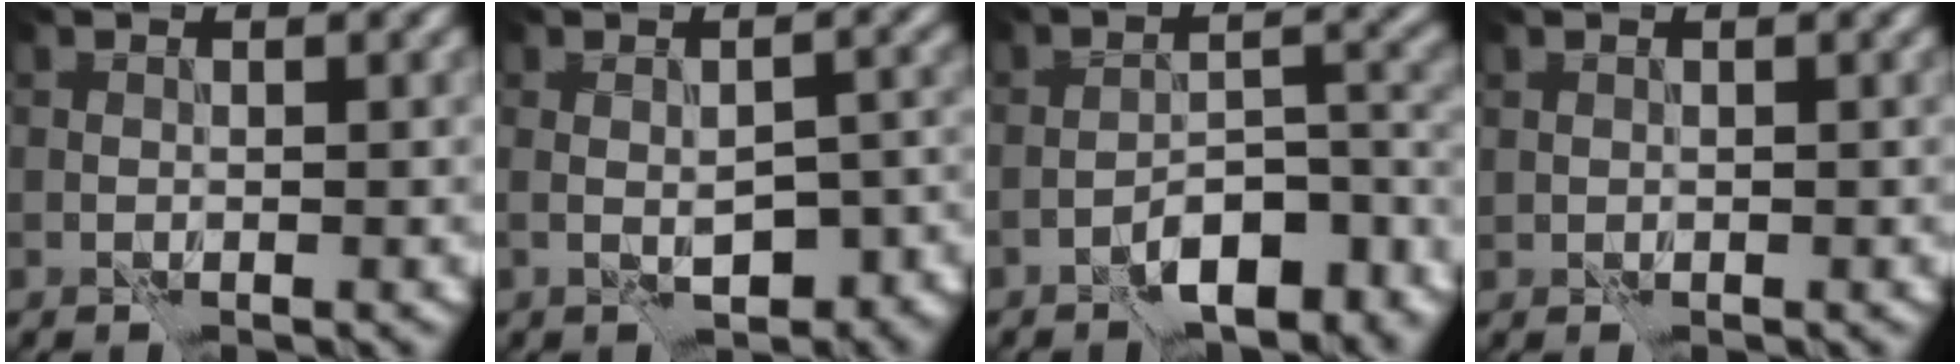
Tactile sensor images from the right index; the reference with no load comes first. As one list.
[{"total": 6.2, "force": [-1.9, 2.8, 5.1], "torque": [-0.075, -0.008, -0.015]}, {"total": 7.8, "force": [-5.2, 2.7, 5.0], "torque": [-0.065, 0.008, -0.089]}, {"total": 0.0}]